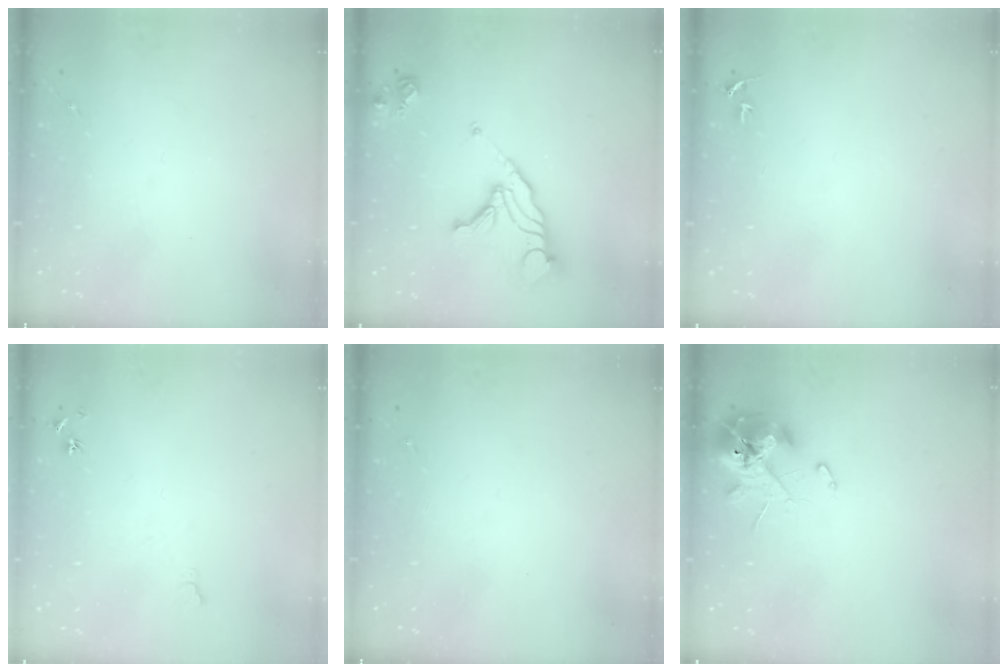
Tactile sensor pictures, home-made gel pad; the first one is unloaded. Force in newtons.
{"total": 14.9, "press": 14.8, "slide": 1.5}
{"total": 3.1, "press": 3.1, "slide": 0.4}
{"total": 6.5, "press": 6.4, "slide": 0.8}
{"total": 0.0}
{"total": 13.0, "press": 12.8, "slide": 1.8}